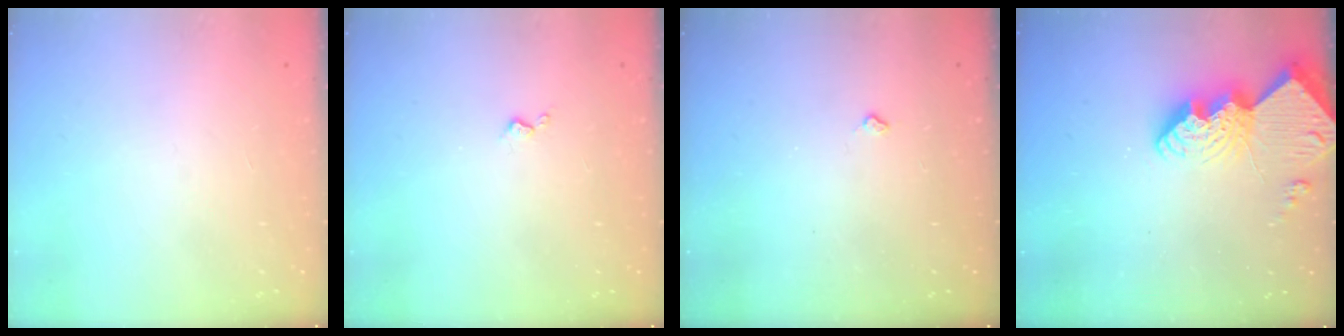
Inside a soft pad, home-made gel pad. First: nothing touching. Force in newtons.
{"total": 2.2, "press": 2.1, "slide": 0.5}
{"total": 2.8, "press": 2.8, "slide": 0.4}
{"total": 13.1, "press": 13.0, "slide": 0.8}